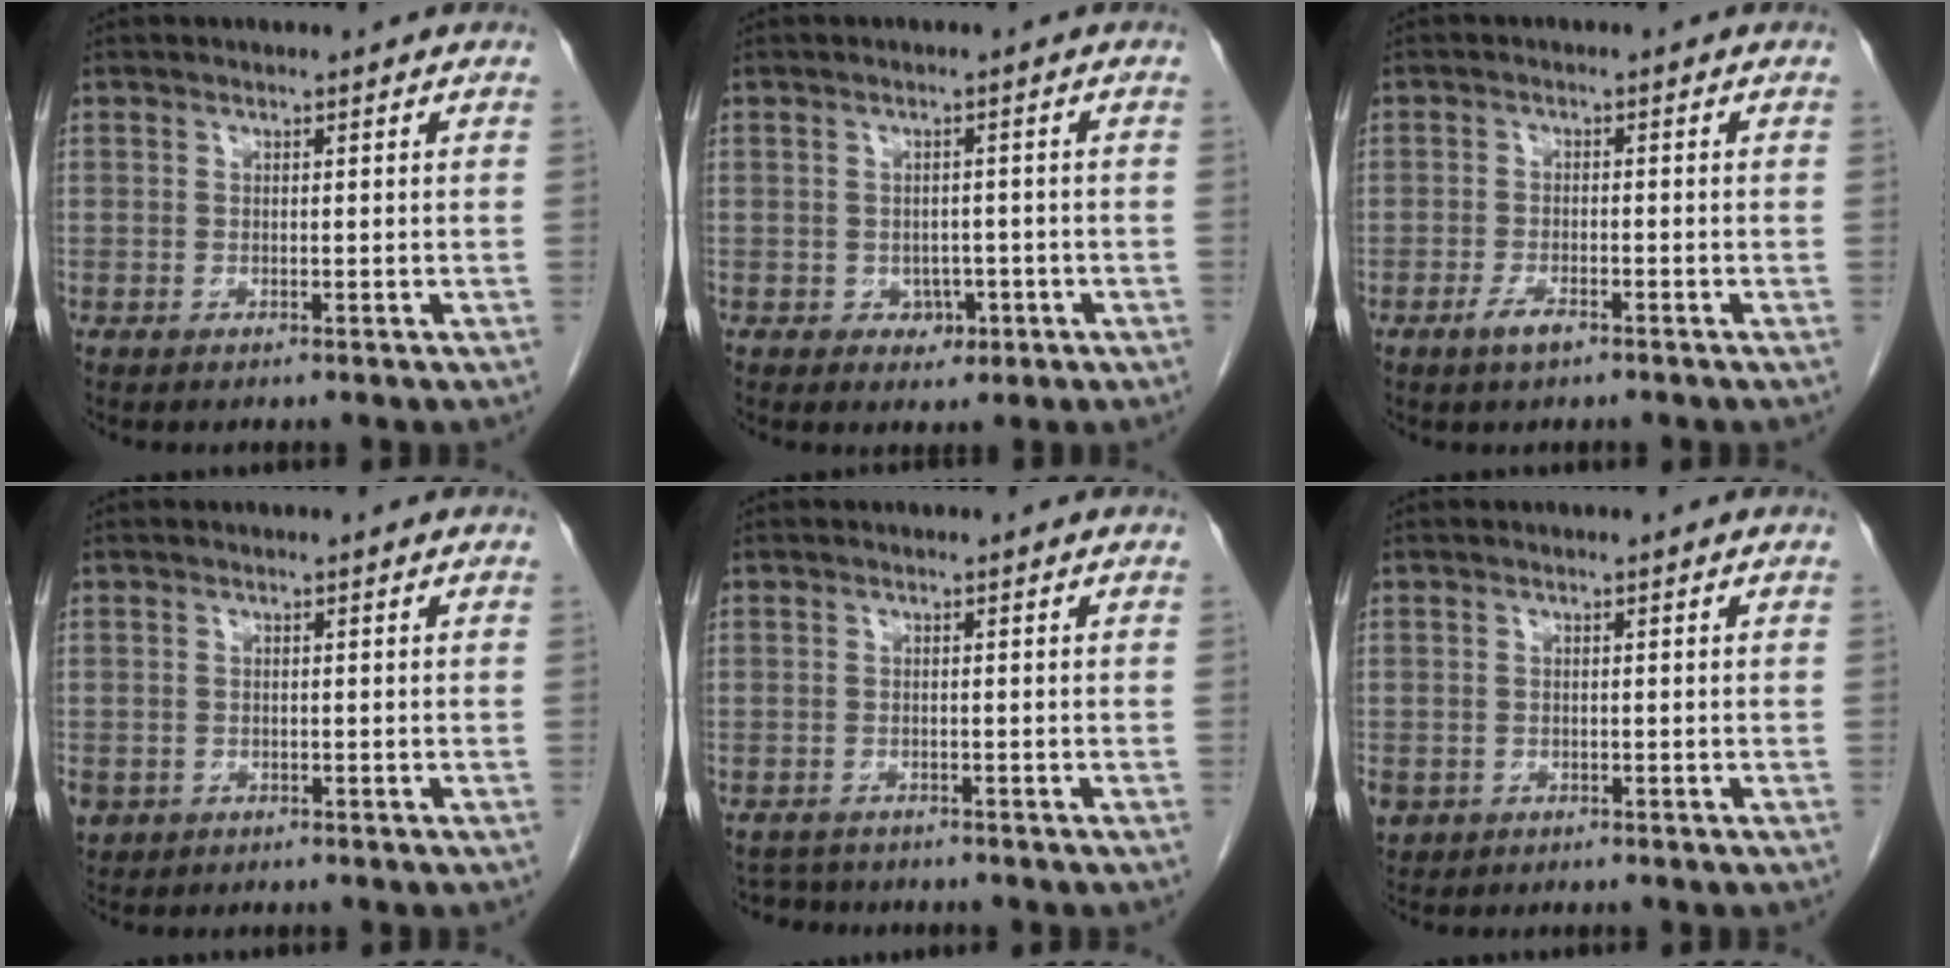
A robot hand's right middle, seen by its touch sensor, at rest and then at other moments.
{"total": 3.0, "force": [-1.1, 2.3, 1.6], "torque": [-0.015, 0.004, -0.005]}
{"total": 2.6, "force": [-1.7, 0.8, 1.8], "torque": [-0.038, -0.001, -0.031]}
{"total": 3.4, "force": [-1.7, 2.8, 0.9], "torque": [-0.022, 0.000, -0.024]}
{"total": 2.5, "force": [-2.4, 0.6, -0.5], "torque": [0.004, -0.010, -0.038]}
{"total": 3.7, "force": [-1.8, 3.1, 0.9], "torque": [-0.024, 0.000, -0.025]}